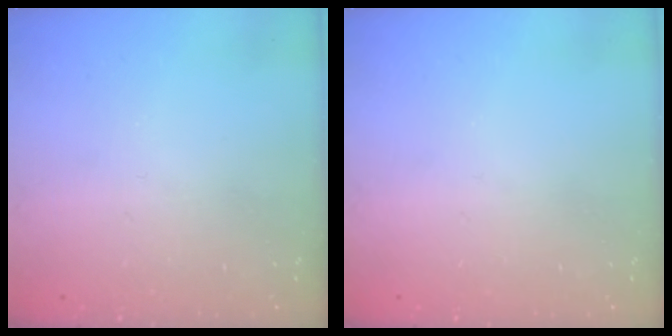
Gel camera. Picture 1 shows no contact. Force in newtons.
{"total": 0.0}